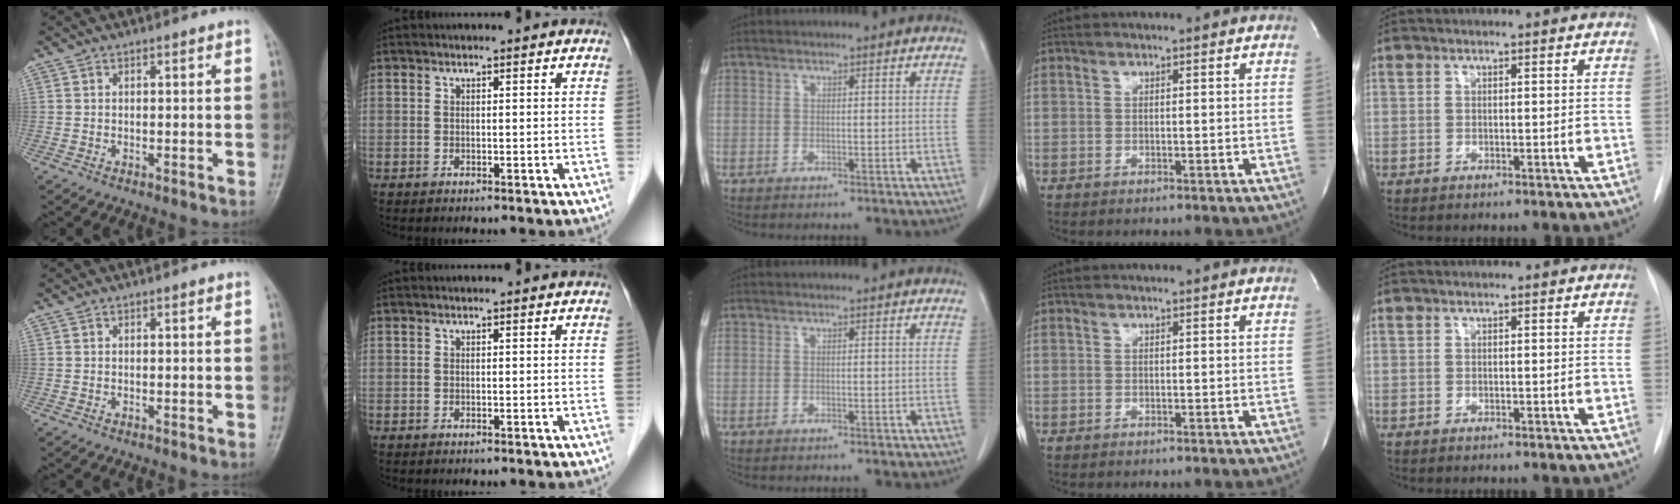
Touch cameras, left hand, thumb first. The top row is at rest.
{}